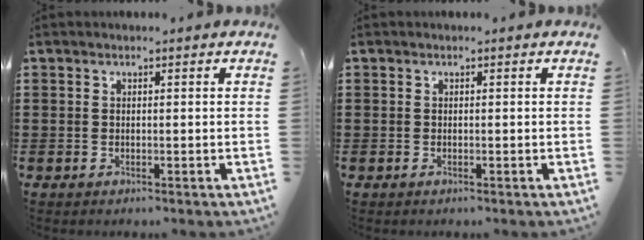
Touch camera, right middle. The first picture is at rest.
{"total": 0.0}